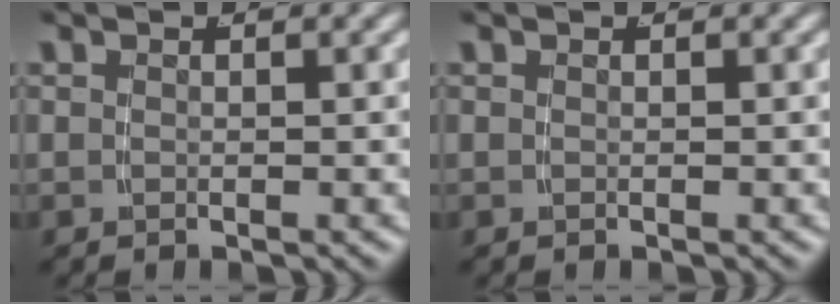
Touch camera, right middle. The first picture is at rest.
{"total": 0.0}